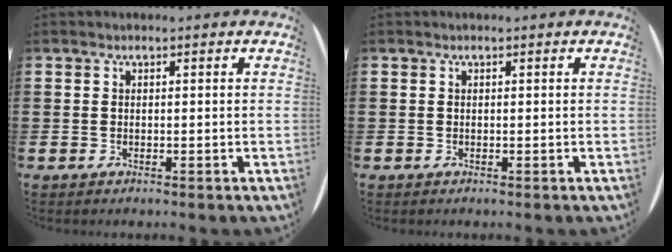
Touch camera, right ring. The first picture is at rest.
{"total": 0.0}